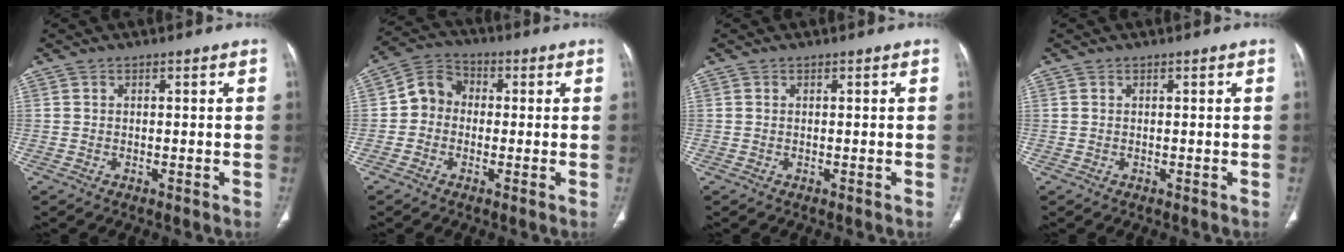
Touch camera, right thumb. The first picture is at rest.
{"total": 6.5, "force": [-0.5, 5.7, 3.0], "torque": [-0.032, 0.024, -0.026]}
{"total": 0.0}
{"total": 0.0}